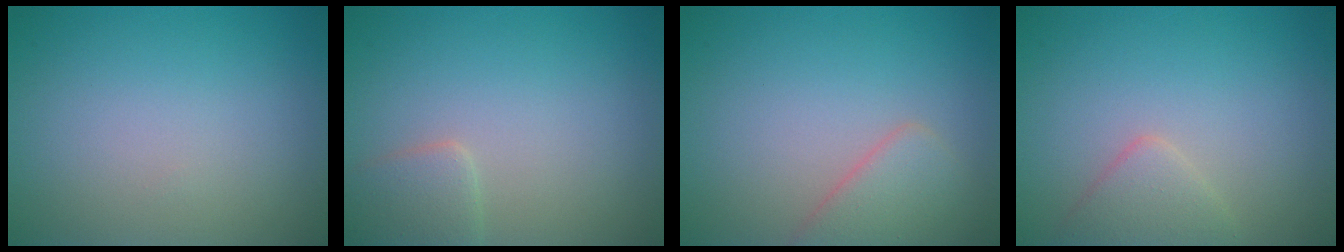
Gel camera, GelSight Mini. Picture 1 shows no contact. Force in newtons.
{"total": 2.1, "press": 2.0, "slide": 0.2}
{"total": 2.9, "press": 2.9, "slide": 0.1}
{"total": 2.2, "press": 2.2, "slide": 0.2}